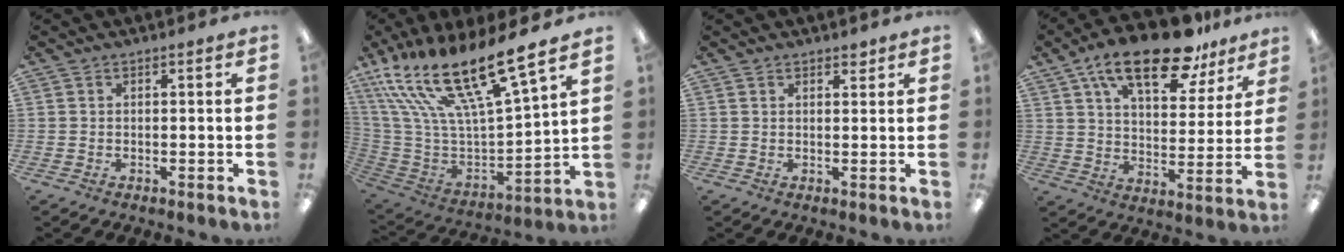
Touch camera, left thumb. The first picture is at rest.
{"total": 23.2, "force": [18.0, 4.7, 13.9], "torque": [-0.254, -0.126, 0.300]}
{"total": 1.8, "force": [1.5, 0.8, 0.6], "torque": [0.004, -0.006, 0.024]}
{"total": 20.0, "force": [13.6, 7.9, 12.4], "torque": [-0.199, -0.070, 0.228]}